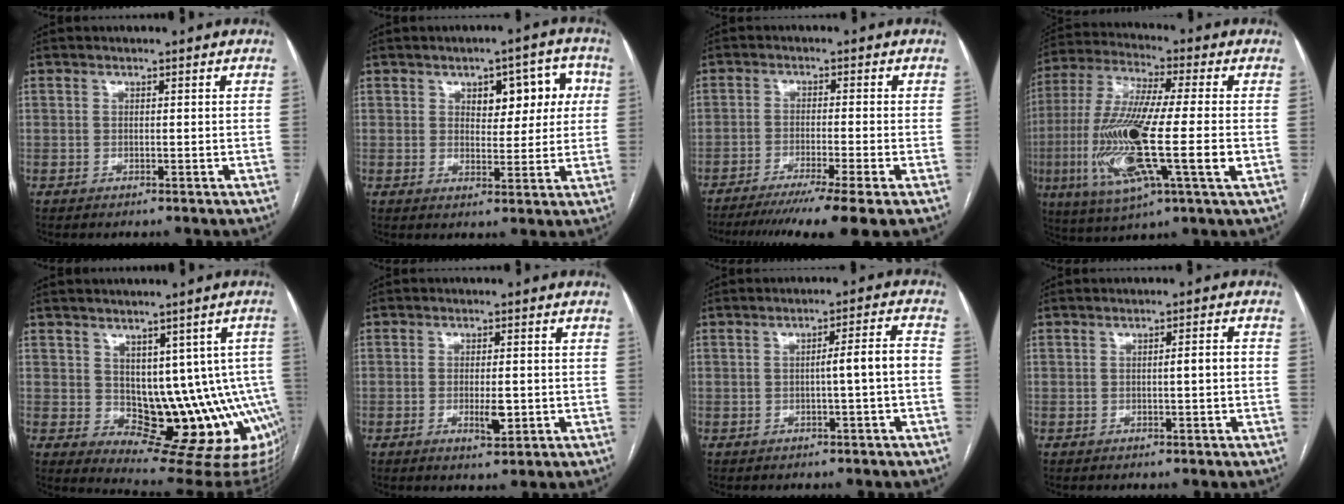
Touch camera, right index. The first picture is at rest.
{"total": 7.6, "force": [2.3, 3.9, 6.2], "torque": [-0.064, 0.024, 0.034]}
{"total": 11.9, "force": [-9.2, -1.7, 7.4], "torque": [-0.104, -0.033, -0.141]}
{"total": 19.1, "force": [-3.4, 1.9, 18.7], "torque": [-0.386, -0.018, -0.059]}
{"total": 12.7, "force": [-0.8, 6.9, 10.6], "torque": [-0.104, 0.015, 0.007]}
{"total": 3.4, "force": [-0.8, 1.0, 3.1], "torque": [-0.056, -0.001, -0.005]}
{"total": 4.4, "force": [-1.0, -0.4, 4.2], "torque": [-0.059, 0.013, -0.013]}
{"total": 2.0, "force": [-0.4, 0.0, 2.0], "torque": [-0.027, 0.003, -0.005]}